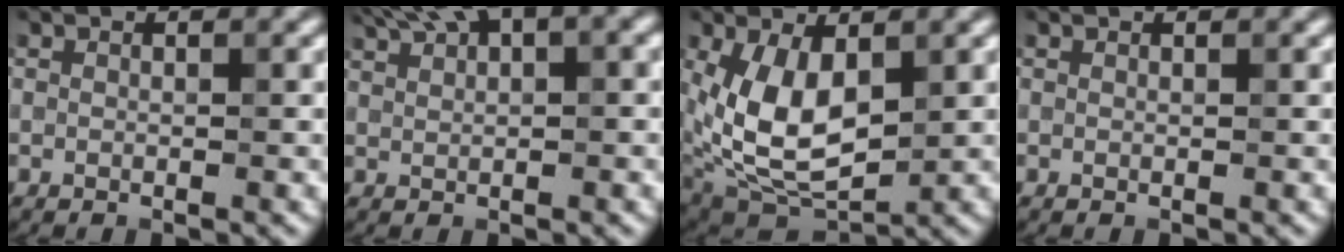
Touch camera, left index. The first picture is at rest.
{"total": 6.0, "force": [4.4, 1.3, 3.9], "torque": [-0.071, 0.025, 0.079]}
{"total": 8.3, "force": [0.8, 4.6, 6.9], "torque": [-0.150, -0.004, 0.017]}
{"total": 0.0}